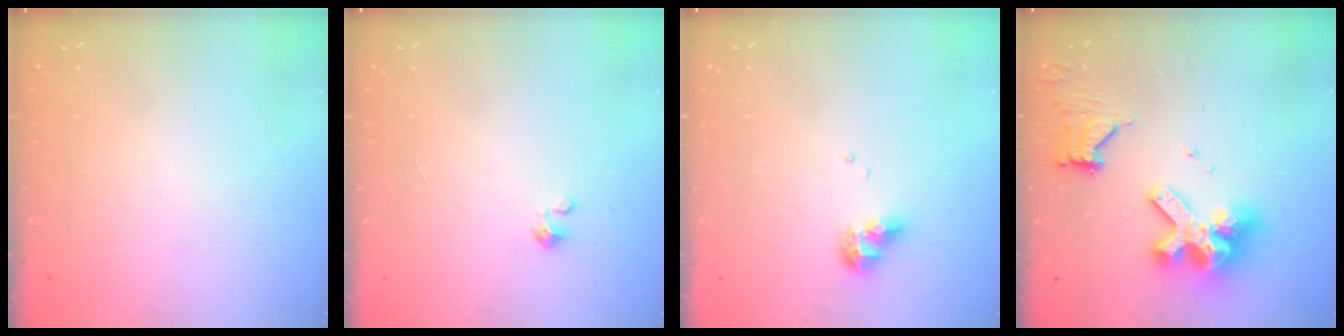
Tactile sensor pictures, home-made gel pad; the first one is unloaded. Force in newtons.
{"total": 0.9, "press": 0.9, "slide": 0.1}
{"total": 8.9, "press": 8.9, "slide": 0.8}
{"total": 14.9, "press": 14.8, "slide": 1.9}